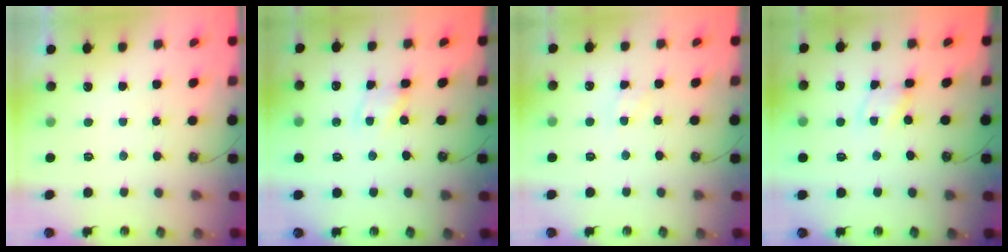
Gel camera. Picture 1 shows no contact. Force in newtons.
{"total": 1.4, "press": 1.4, "slide": 0.1}
{"total": 2.2, "press": 2.2, "slide": 0.2}
{"total": 1.8, "press": 1.8, "slide": 0.2}